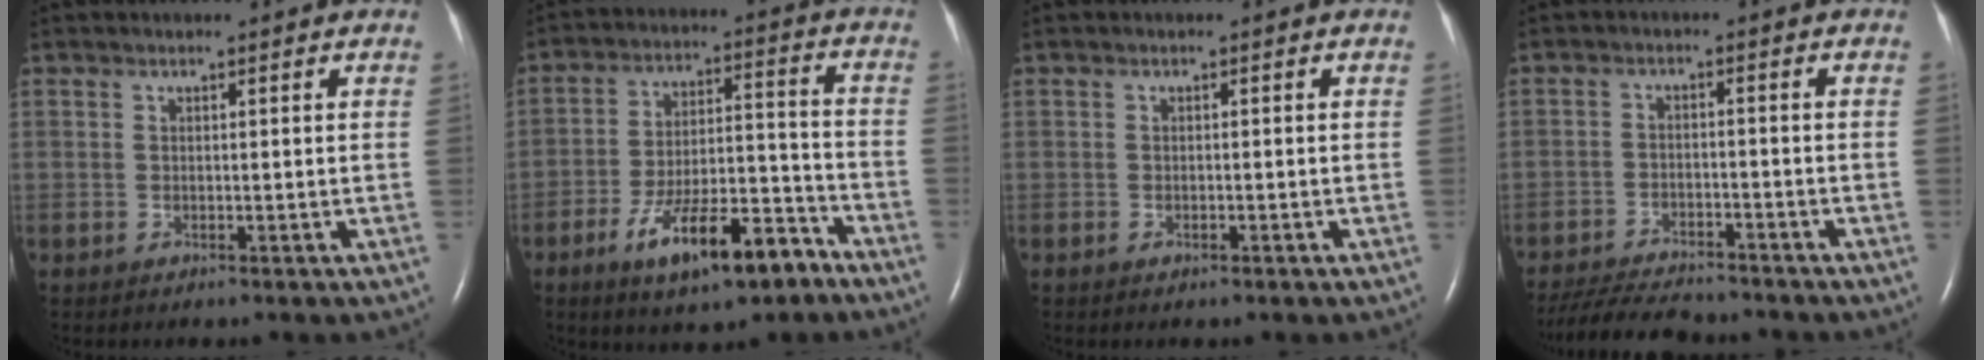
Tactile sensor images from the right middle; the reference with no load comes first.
{"total": 13.4, "force": [-8.3, 3.8, 9.9], "torque": [-0.165, 0.010, -0.132]}
{"total": 0.7, "force": [-0.5, 0.3, 0.5], "torque": [-0.011, 0.000, -0.005]}
{"total": 10.6, "force": [-9.7, 1.7, 4.0], "torque": [-0.067, -0.015, -0.153]}